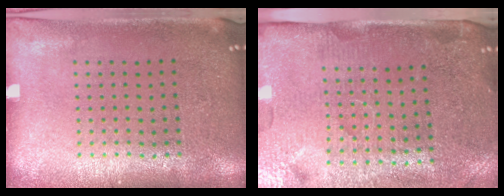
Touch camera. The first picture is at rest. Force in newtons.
{"total": 4.3, "press": 3.9, "slide": 1.9}